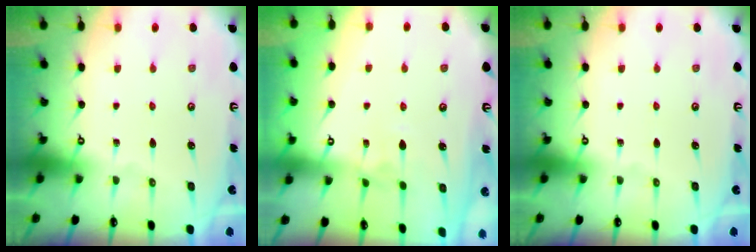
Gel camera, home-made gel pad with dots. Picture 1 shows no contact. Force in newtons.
{"total": 2.4, "press": 2.3, "slide": 0.7}
{"total": 0.0}